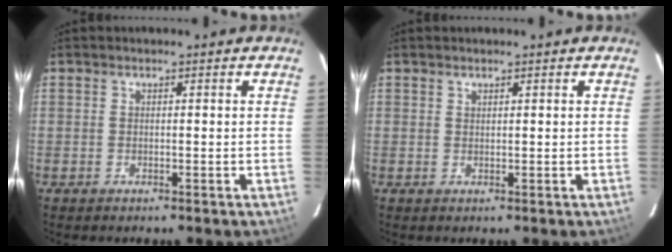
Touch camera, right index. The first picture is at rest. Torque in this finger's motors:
{"motor_torque": [-0.04, 0.05, 0.02, 0.00]}